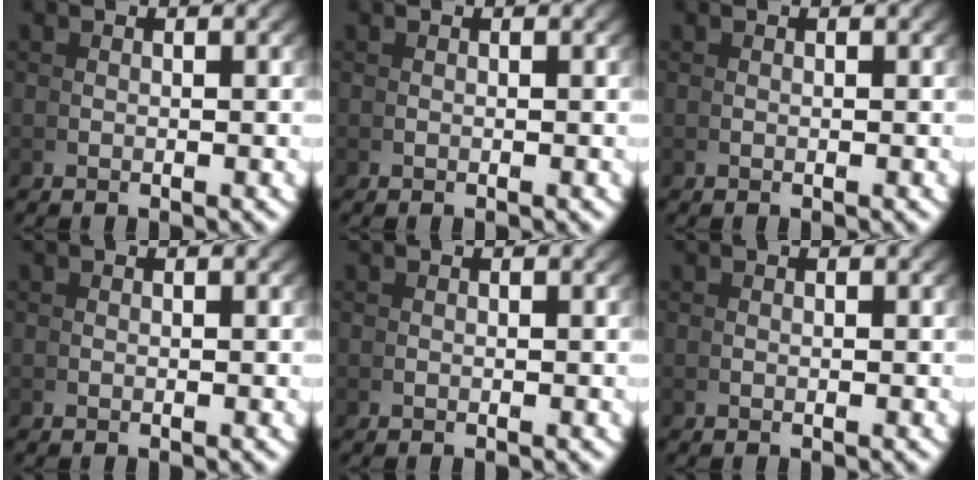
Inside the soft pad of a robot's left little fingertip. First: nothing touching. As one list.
[{"total": 0.0}, {"total": 0.0}, {"total": 0.0}, {"total": 0.0}, {"total": 0.0}]